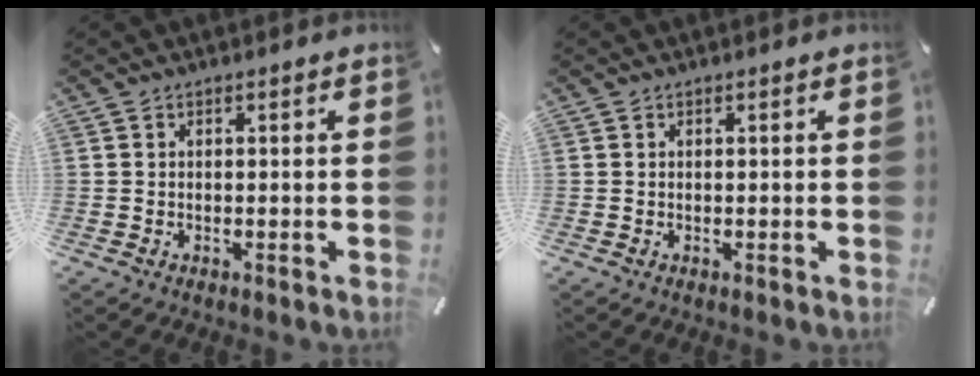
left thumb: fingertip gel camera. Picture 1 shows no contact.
{"total": 0.0}